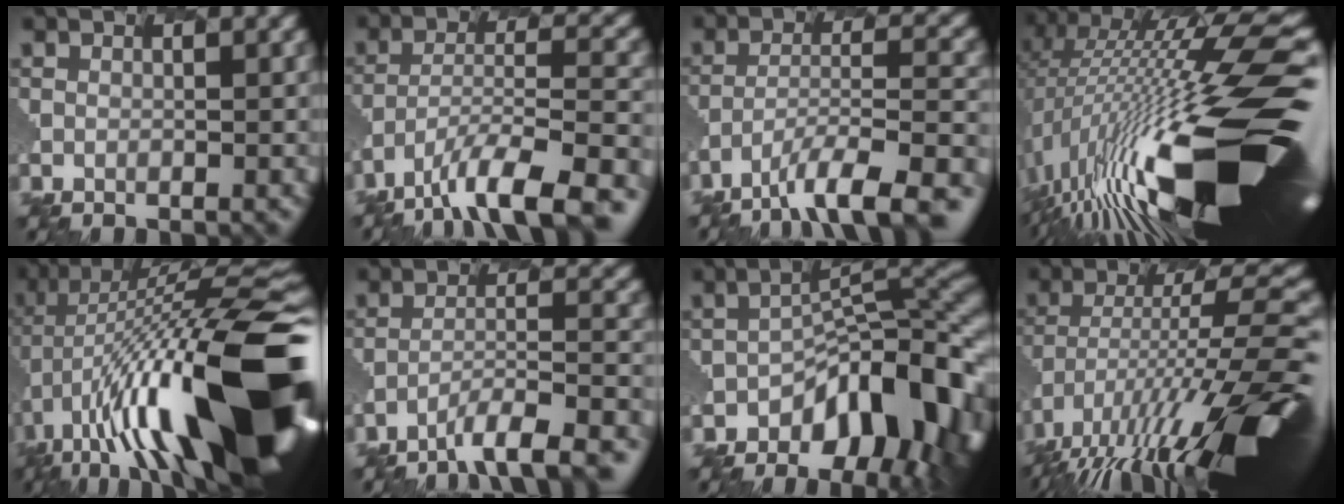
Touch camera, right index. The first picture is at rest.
{"total": 9.6, "force": [-6.7, 2.7, 6.3], "torque": [-0.120, -0.007, -0.125]}
{"total": 8.7, "force": [-6.1, 2.2, 5.9], "torque": [-0.114, -0.008, -0.110]}
{"total": 18.3, "force": [-1.9, 4.6, 17.6], "torque": [-0.306, 0.003, -0.042]}
{"total": 18.2, "force": [-2.3, 6.0, 17.0], "torque": [-0.287, 0.009, -0.049]}
{"total": 7.6, "force": [-6.1, 1.4, 4.4], "torque": [-0.083, -0.004, -0.100]}
{"total": 13.0, "force": [-5.3, 6.2, 10.1], "torque": [-0.119, -0.009, -0.091]}
{"total": 14.6, "force": [-6.4, 4.1, 12.5], "torque": [-0.237, 0.006, -0.119]}